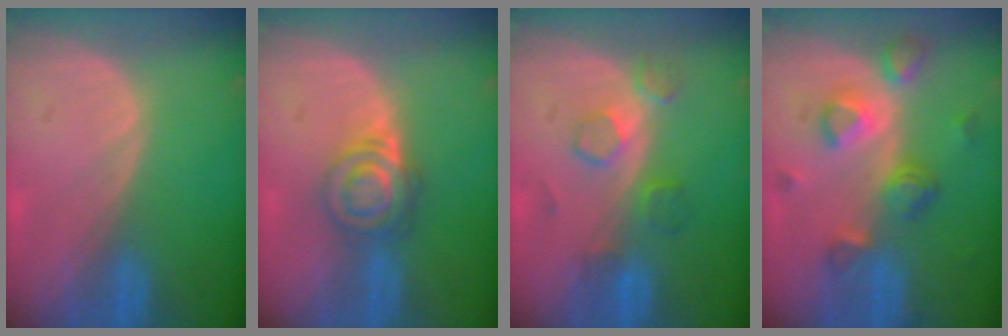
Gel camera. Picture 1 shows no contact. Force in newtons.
{"total": 6.5, "press": 5.5, "slide": 3.4}
{"total": 4.6, "press": 4.5, "slide": 0.6}
{"total": 7.9, "press": 7.0, "slide": 3.7}